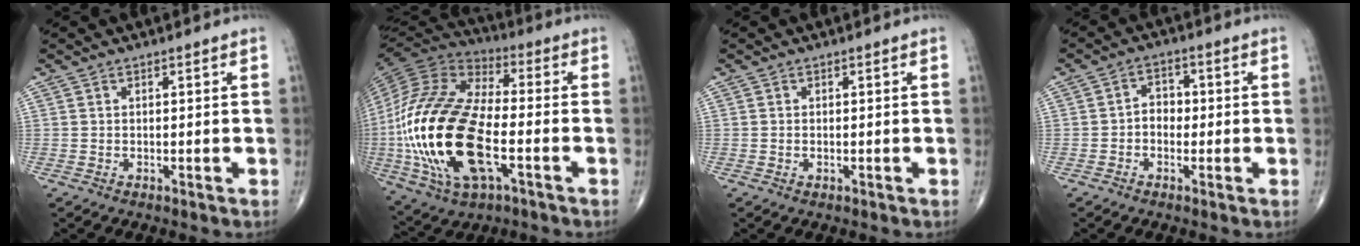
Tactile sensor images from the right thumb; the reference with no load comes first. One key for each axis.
{"total": 28.2, "fx": -6.0, "fy": 13.2, "fz": 24.2, "tx": -0.542, "ty": -0.003, "tz": -0.105}
{"total": 0.5, "fx": -0.1, "fy": 0.3, "fz": 0.4, "tx": -0.010, "ty": 0.001, "tz": -0.001}
{"total": 3.9, "fx": -0.6, "fy": 3.1, "fz": 2.3, "tx": -0.018, "ty": 0.018, "tz": -0.019}